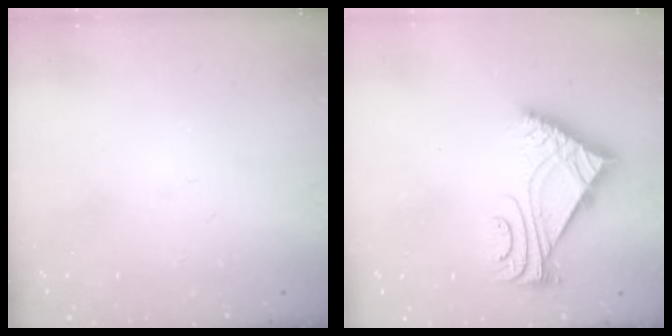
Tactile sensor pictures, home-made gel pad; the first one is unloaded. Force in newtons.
{"total": 6.7, "press": 6.7, "slide": 0.3}